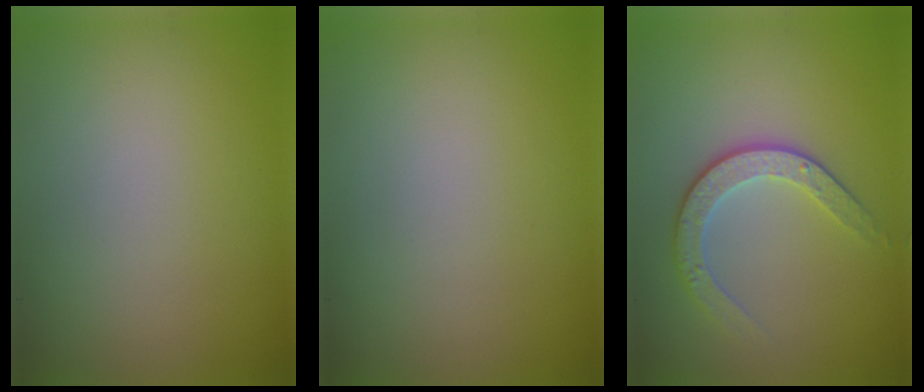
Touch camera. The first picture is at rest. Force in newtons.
{"total": 0.0}
{"total": 2.9, "press": 2.7, "slide": 1.1}